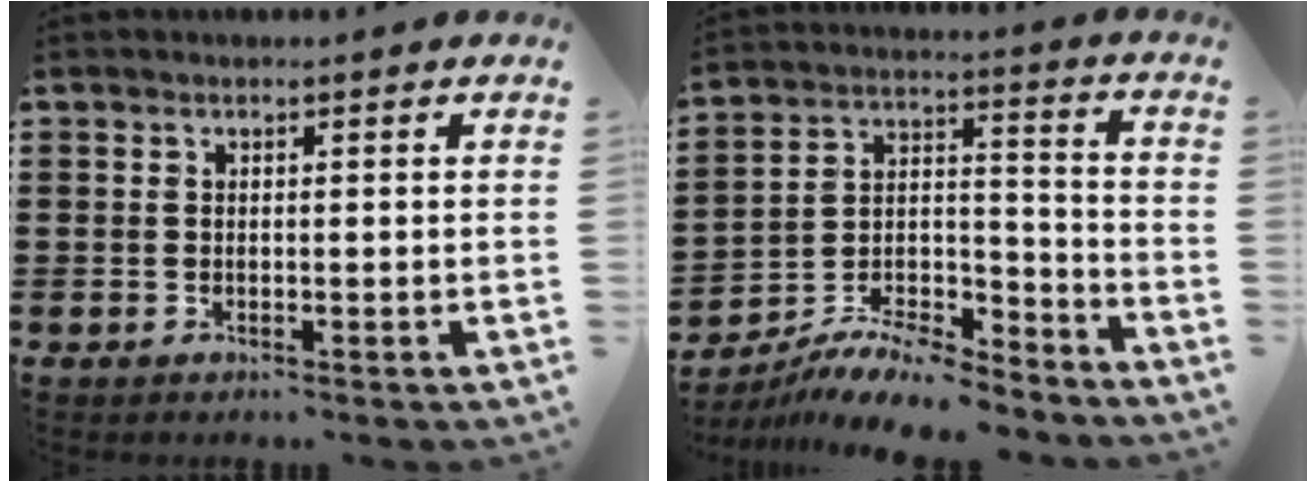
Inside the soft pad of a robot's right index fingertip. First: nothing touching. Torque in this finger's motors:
{"motor_torque": [0.04, 0.04, -0.12, -0.19]}